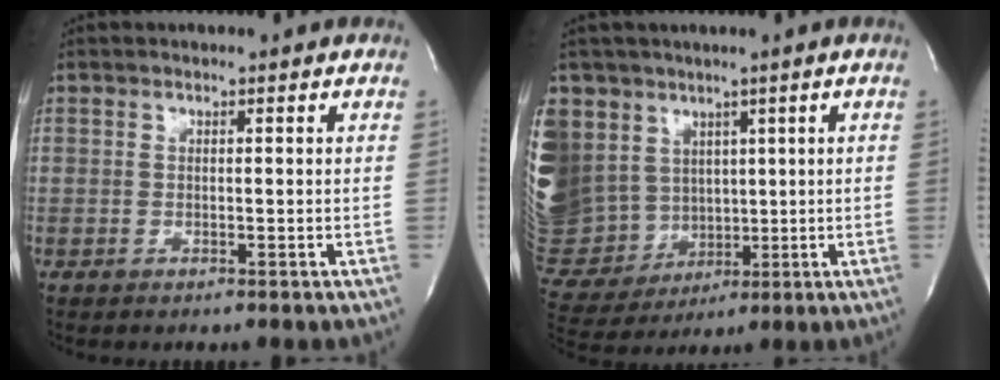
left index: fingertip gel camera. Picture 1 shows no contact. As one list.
[{"total": 24.4, "force": [7.4, 20.9, 10.3], "torque": [-0.331, 0.070, 0.167]}]